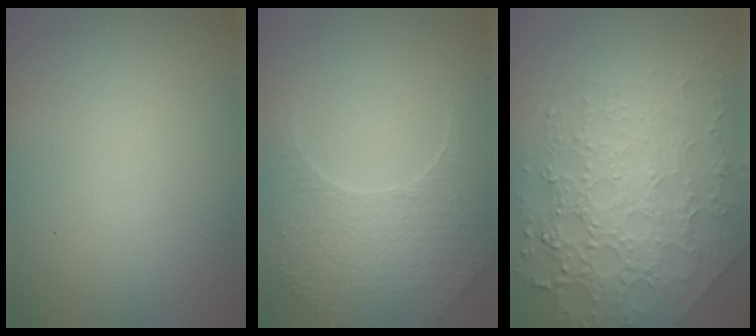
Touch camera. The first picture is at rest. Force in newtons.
{"total": 3.9, "press": 3.6, "slide": 1.4}
{"total": 8.1, "press": 5.6, "slide": 5.9}